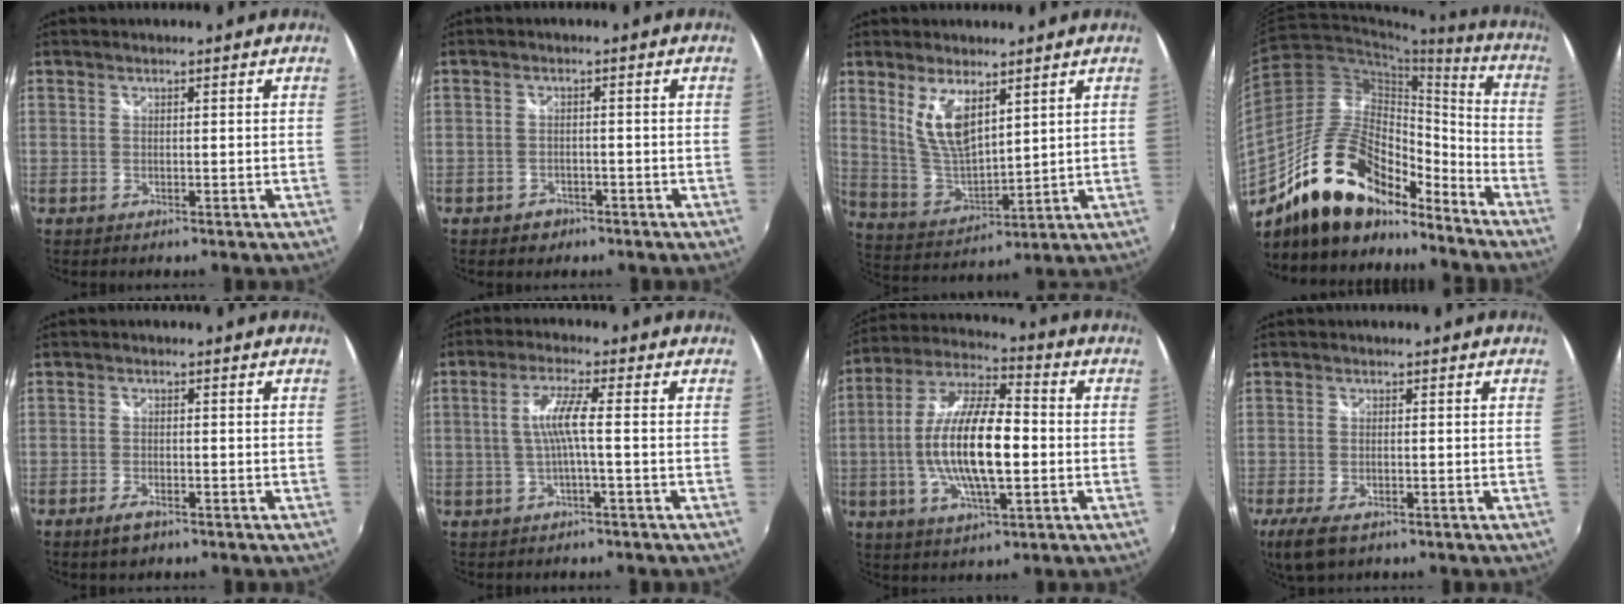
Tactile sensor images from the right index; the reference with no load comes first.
{"total": 3.2, "force": [-2.1, 2.3, 0.7], "torque": [-0.022, 0.004, -0.029]}
{"total": 9.6, "force": [4.8, 3.8, 7.4], "torque": [-0.142, -0.009, 0.106]}
{"total": 21.6, "force": [-16.2, 9.6, 10.5], "torque": [-0.192, 0.028, -0.270]}
{"total": 3.2, "force": [-2.2, 1.3, 1.9], "torque": [-0.045, -0.003, -0.042]}
{"total": 4.9, "force": [-0.8, -0.4, 4.9], "torque": [-0.102, 0.003, -0.011]}
{"total": 16.4, "force": [-2.1, 5.2, 15.4], "torque": [-0.299, 0.000, -0.040]}
{"total": 6.0, "force": [-3.7, 2.6, 4.0], "torque": [-0.093, -0.023, -0.066]}